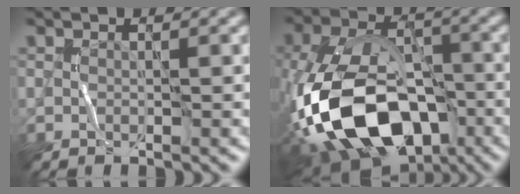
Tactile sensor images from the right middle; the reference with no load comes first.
{"total": 14.0, "force": [-6.0, 7.8, 10.0], "torque": [-0.195, -0.008, -0.110]}